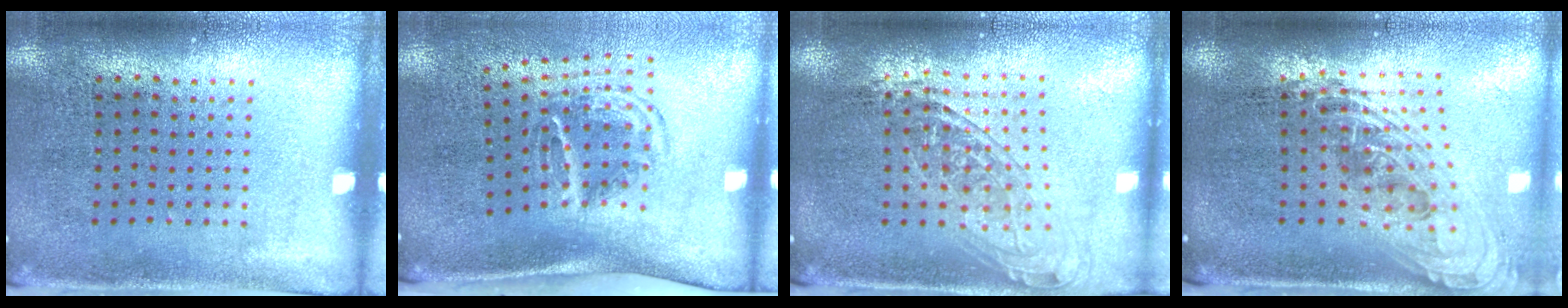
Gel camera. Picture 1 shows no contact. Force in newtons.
{"total": 1.7, "press": 1.1, "slide": 1.3}
{"total": 1.5, "press": 1.3, "slide": 0.9}
{"total": 2.3, "press": 1.7, "slide": 1.5}